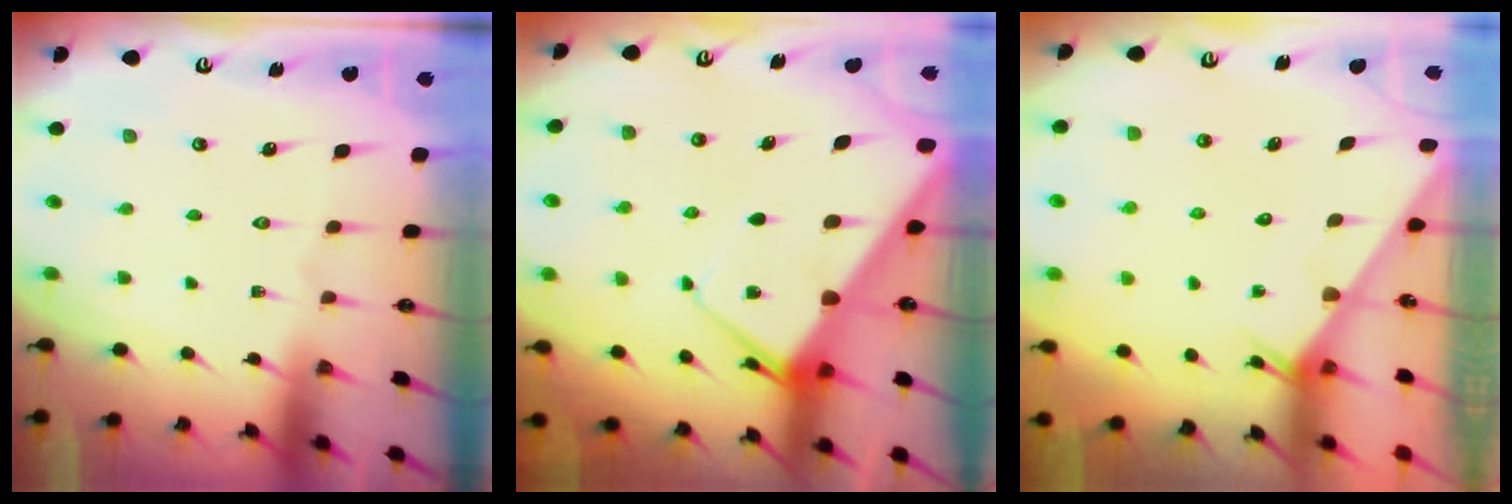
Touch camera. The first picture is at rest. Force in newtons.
{"total": 8.5, "press": 8.5, "slide": 0.9}
{"total": 2.6, "press": 2.6, "slide": 0.2}